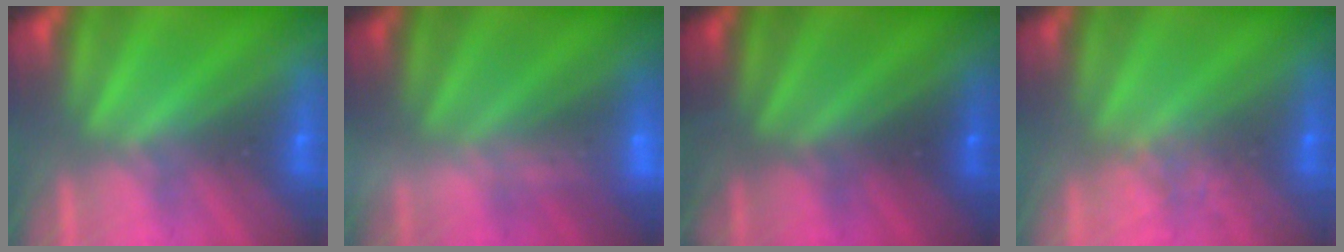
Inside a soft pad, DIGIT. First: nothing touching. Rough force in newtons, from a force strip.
{"total": 2.3}
{"total": 2.6}
{"total": 2.3}